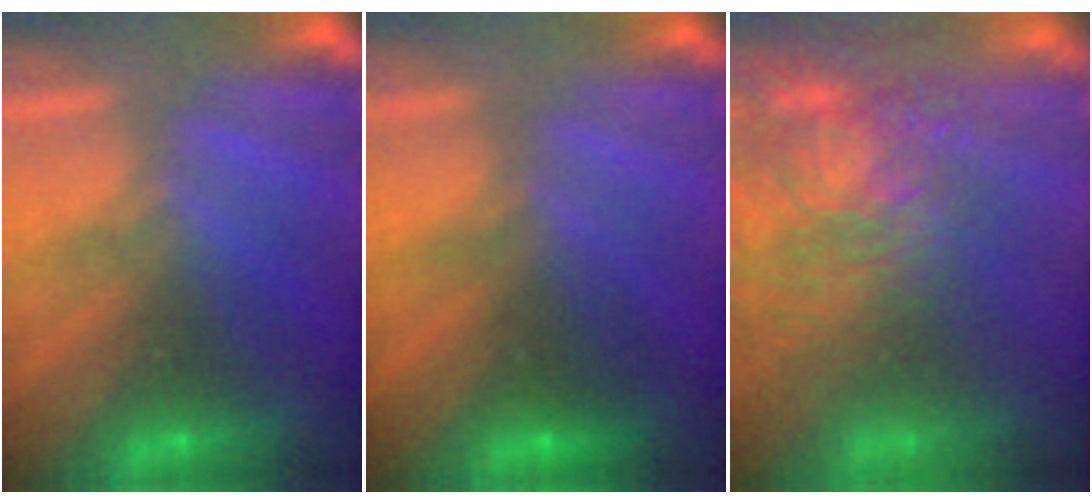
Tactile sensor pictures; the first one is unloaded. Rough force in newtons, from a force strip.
{"total": 2.7}
{"total": 7.6}